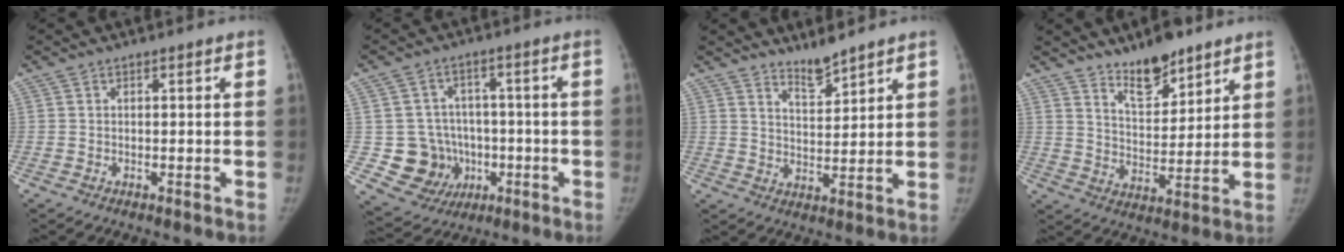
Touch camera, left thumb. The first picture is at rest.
{"total": 11.1, "force": [-1.8, 10.5, 3.3], "torque": [-0.019, 0.016, -0.013]}
{"total": 4.8, "force": [4.4, 0.8, 1.8], "torque": [-0.024, -0.042, 0.084]}
{"total": 10.1, "force": [7.7, 3.9, 5.3], "torque": [-0.065, -0.062, 0.137]}